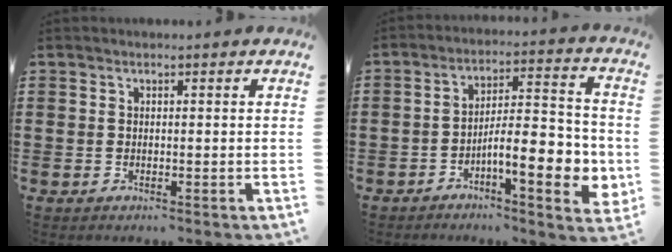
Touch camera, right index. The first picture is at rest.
{"total": 9.7, "force": [-3.7, 2.7, 8.6], "torque": [-0.117, -0.007, -0.065]}